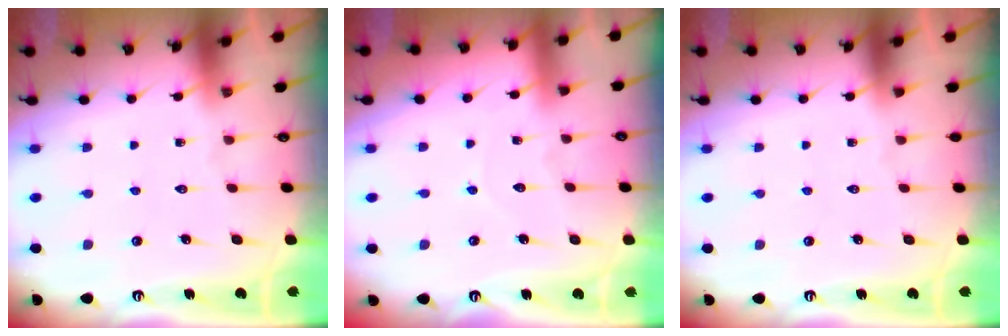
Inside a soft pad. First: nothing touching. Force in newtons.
{"total": 4.3, "press": 4.3, "slide": 0.1}
{"total": 0.0}